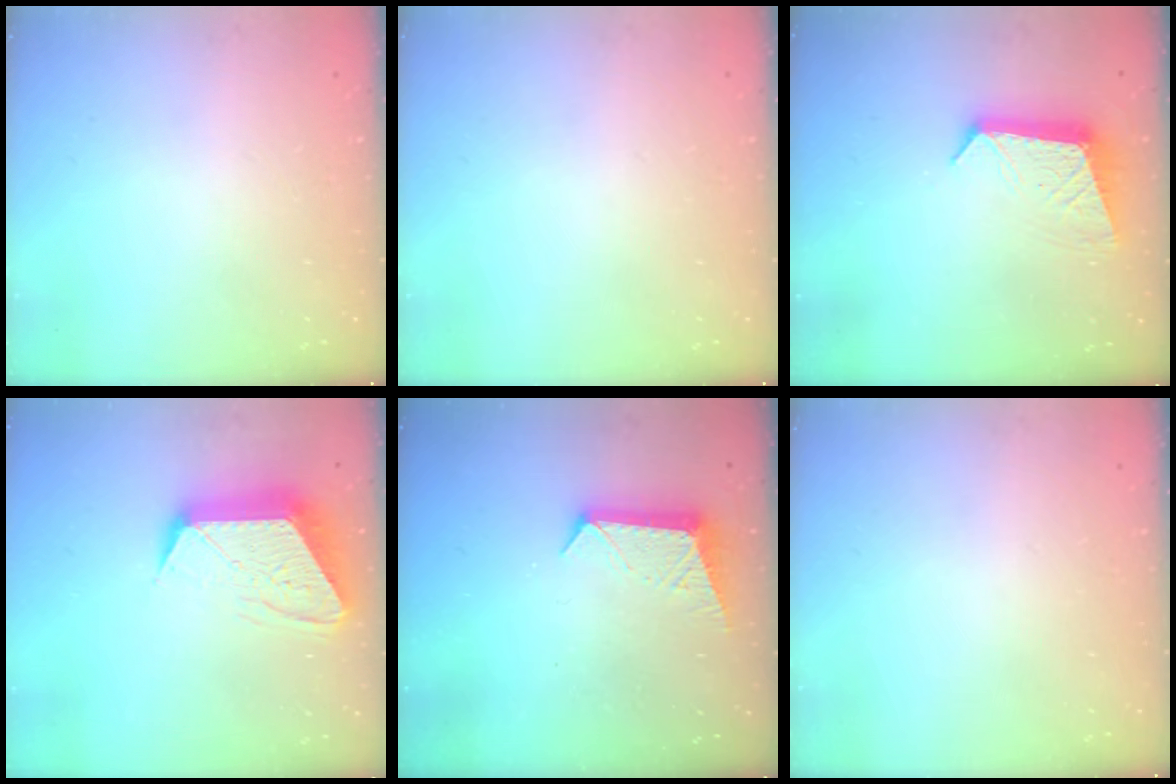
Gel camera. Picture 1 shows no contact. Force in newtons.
{"total": 0.0}
{"total": 10.0, "press": 10.0, "slide": 0.5}
{"total": 13.9, "press": 13.9, "slide": 0.9}
{"total": 9.6, "press": 9.6, "slide": 0.1}
{"total": 0.0}